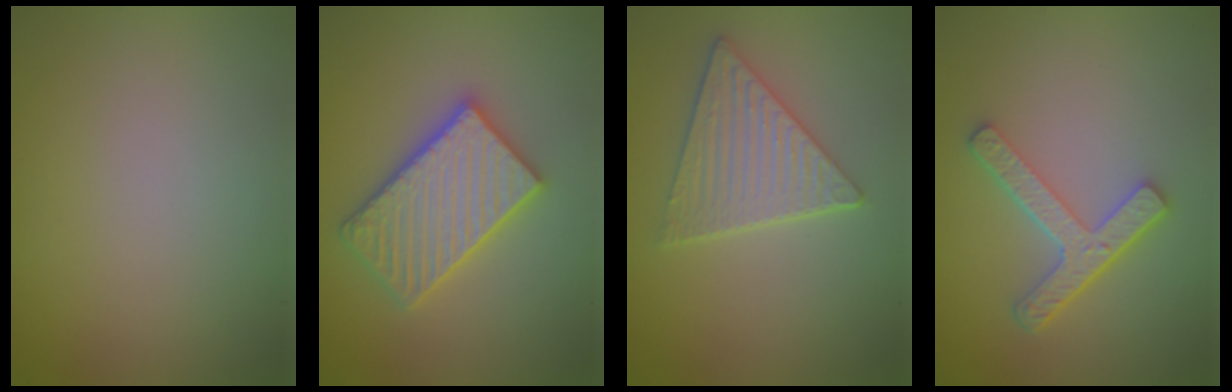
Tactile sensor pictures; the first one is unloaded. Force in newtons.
{"total": 5.6, "press": 5.5, "slide": 0.8}
{"total": 4.0, "press": 3.8, "slide": 1.4}
{"total": 4.2, "press": 3.2, "slide": 2.8}